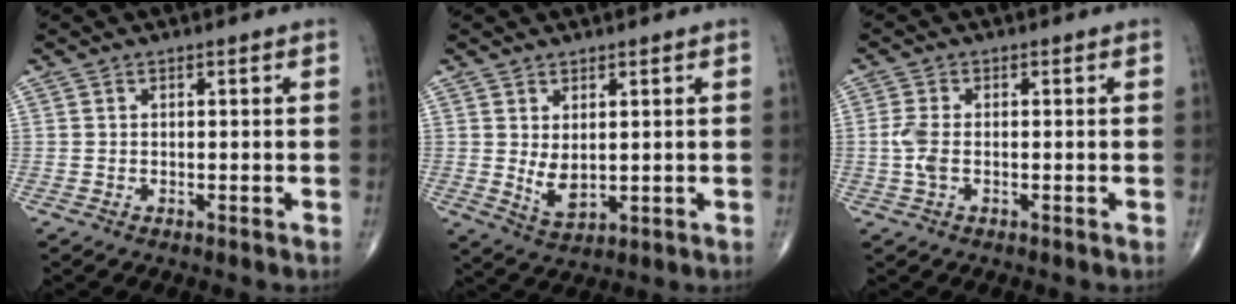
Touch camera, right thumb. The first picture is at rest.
{"total": 4.5, "force": [0.8, 2.4, 3.8], "torque": [-0.063, -0.015, 0.026]}
{"total": 3.3, "force": [-0.5, 1.6, 2.8], "torque": [-0.073, 0.002, -0.013]}